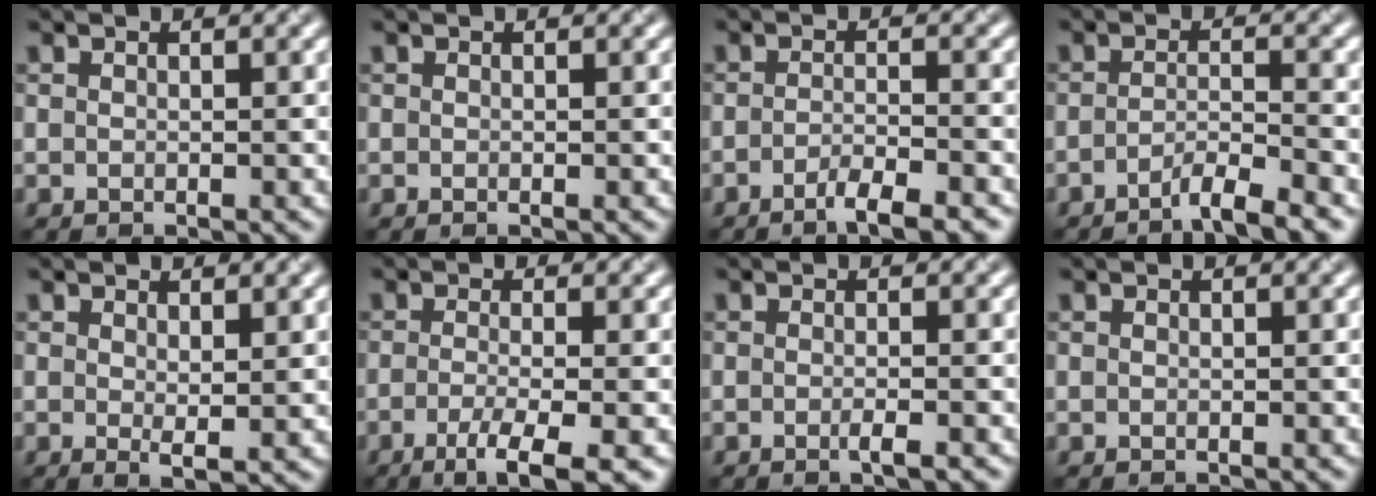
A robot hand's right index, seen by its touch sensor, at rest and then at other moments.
{"total": 0.0}
{"total": 3.3, "force": [-2.2, 0.7, 2.4], "torque": [-0.036, 0.002, -0.045]}
{"total": 3.2, "force": [-2.3, 0.4, 2.2], "torque": [-0.030, 0.004, -0.051]}
{"total": 1.7, "force": [0.7, 0.4, 1.5], "torque": [-0.023, -0.010, 0.014]}
{"total": 4.8, "force": [-2.2, 1.0, 4.1], "torque": [-0.067, -0.006, -0.043]}
{"total": 1.3, "force": [-0.5, 0.2, 1.2], "torque": [-0.016, -0.002, -0.012]}
{"total": 0.0}